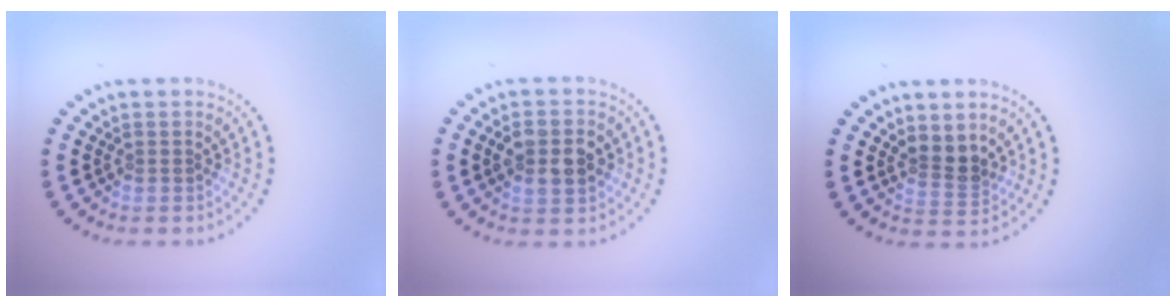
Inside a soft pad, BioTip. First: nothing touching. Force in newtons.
{"total": 3.7, "press": 3.7, "slide": 0.1}
{"total": 2.2, "press": 1.8, "slide": 1.4}